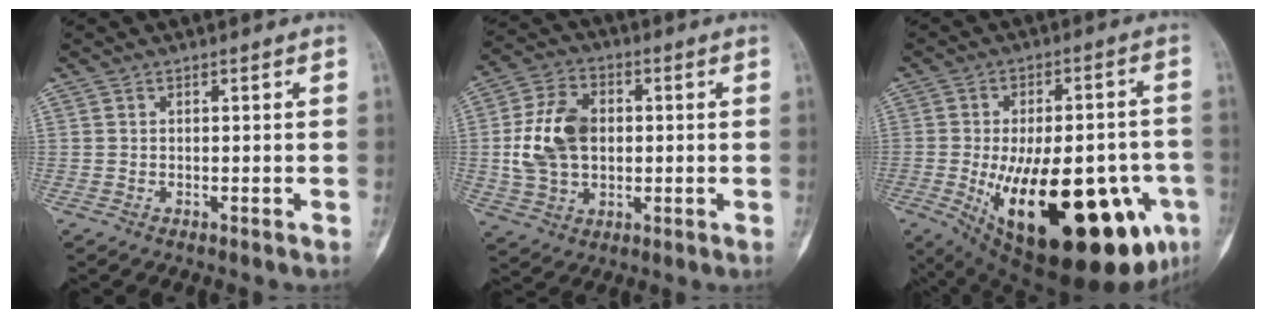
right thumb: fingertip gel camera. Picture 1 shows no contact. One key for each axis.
{"total": 12.7, "fx": 0.5, "fy": 8.9, "fz": 9.0, "tx": -0.157, "ty": 0.011, "tz": 0.012}
{"total": 31.0, "fx": -9.6, "fy": 12.1, "fz": 26.9, "tx": -0.353, "ty": -0.009, "tz": -0.112}